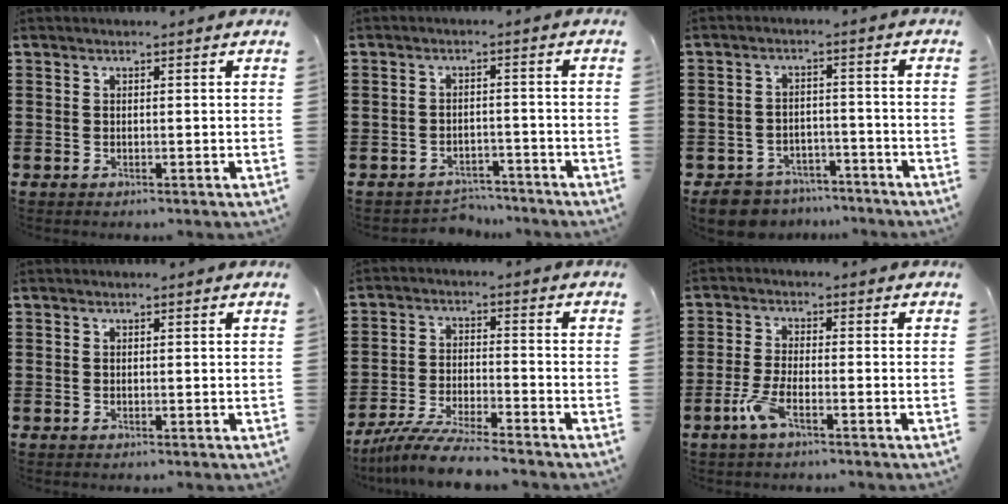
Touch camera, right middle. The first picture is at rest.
{"total": 3.0, "force": [-2.9, 0.6, -0.3], "torque": [-0.004, 0.001, -0.064]}
{"total": 5.5, "force": [-5.3, 1.3, 0.5], "torque": [-0.029, 0.007, -0.111]}
{"total": 0.0}
{"total": 7.0, "force": [-6.4, 0.1, 2.9], "torque": [-0.068, -0.011, -0.125]}
{"total": 4.4, "force": [-2.5, 0.9, 3.5], "torque": [-0.084, -0.006, -0.050]}